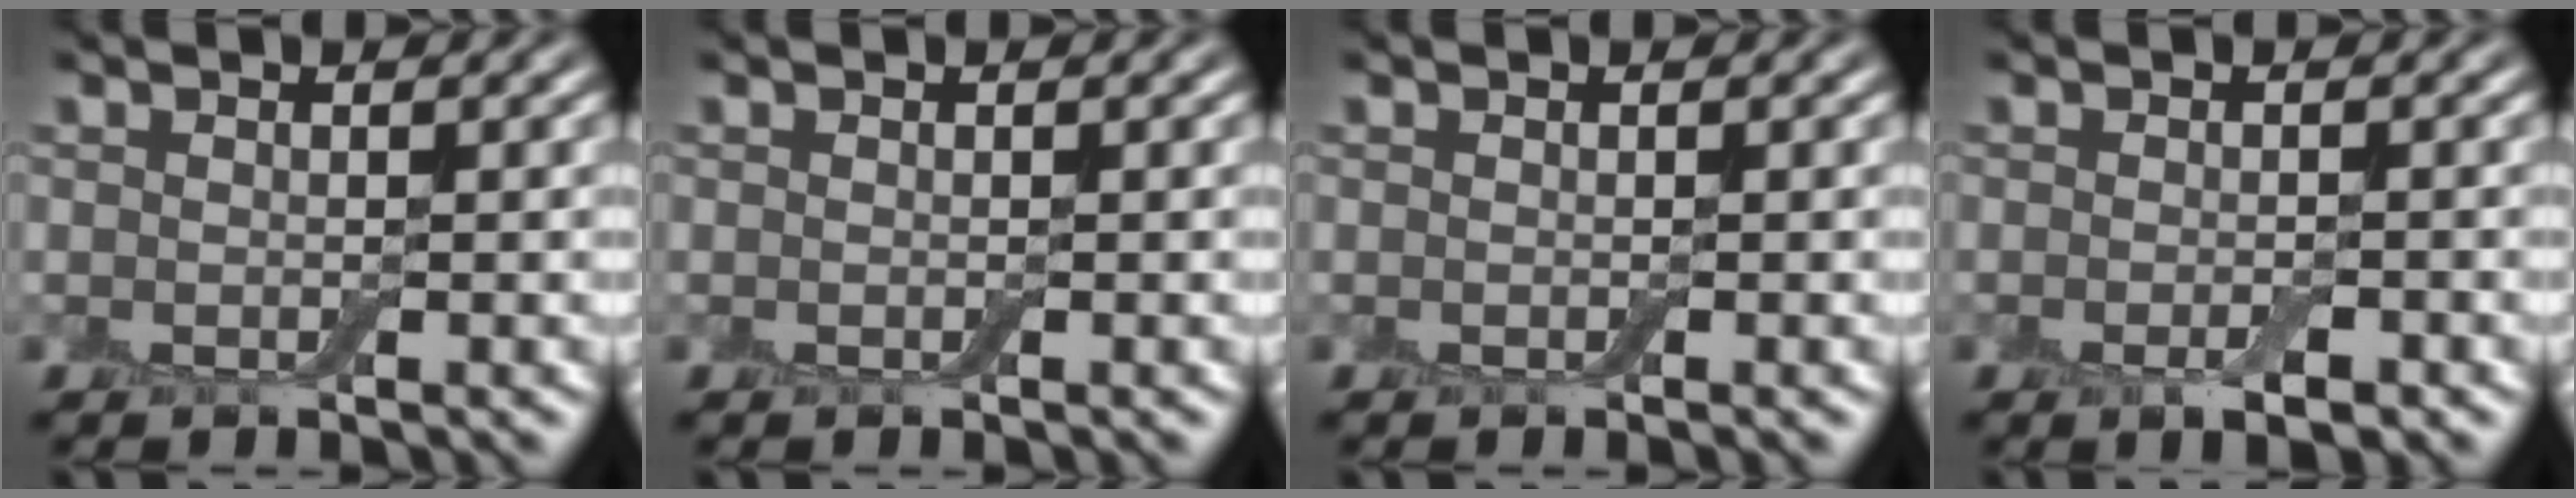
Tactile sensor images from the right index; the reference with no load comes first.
{"total": 0.0}
{"total": 0.0}
{"total": 1.5, "force": [-0.8, 0.4, 1.2], "torque": [-0.017, -0.005, -0.010]}